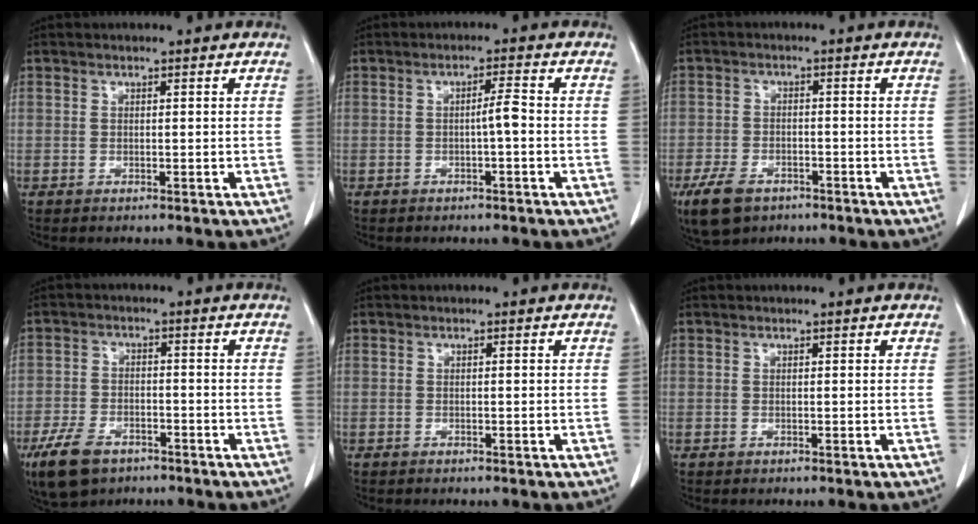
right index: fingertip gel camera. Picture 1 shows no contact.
{"total": 2.3, "force": [-0.5, 0.0, 2.3], "torque": [-0.035, 0.003, -0.009]}
{"total": 6.7, "force": [-4.3, 3.9, 3.4], "torque": [-0.073, -0.006, -0.069]}
{"total": 7.8, "force": [-5.0, 4.3, 4.2], "torque": [-0.091, -0.007, -0.084]}
{"total": 0.0}
{"total": 0.0}